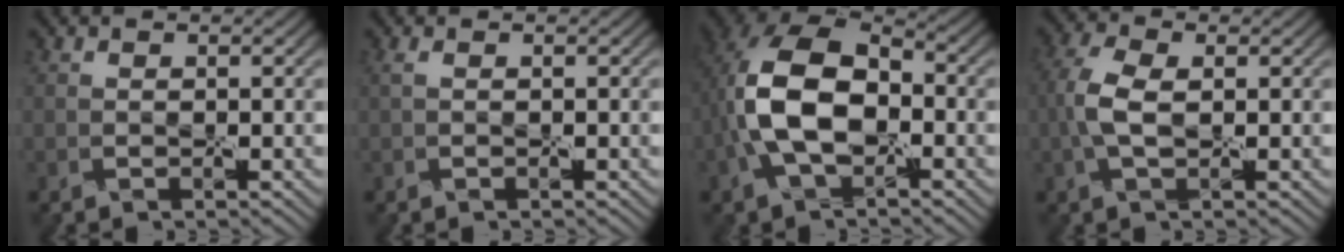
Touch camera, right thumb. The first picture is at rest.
{"total": 0.7, "force": [0.3, -0.2, 0.7], "torque": [-0.018, 0.003, 0.002]}
{"total": 9.9, "force": [-1.4, 5.9, 7.8], "torque": [-0.169, 0.009, -0.036]}
{"total": 3.8, "force": [-0.2, 1.7, 3.4], "torque": [-0.088, 0.013, -0.011]}